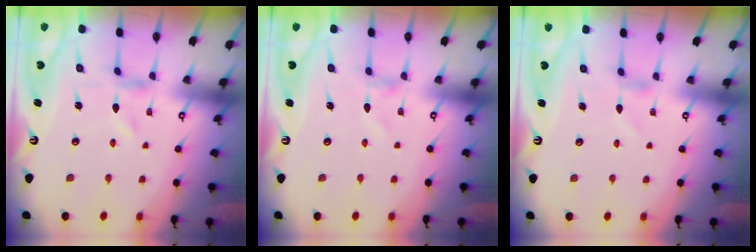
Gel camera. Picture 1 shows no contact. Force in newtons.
{"total": 0.0}
{"total": 2.8, "press": 2.8, "slide": 0.3}